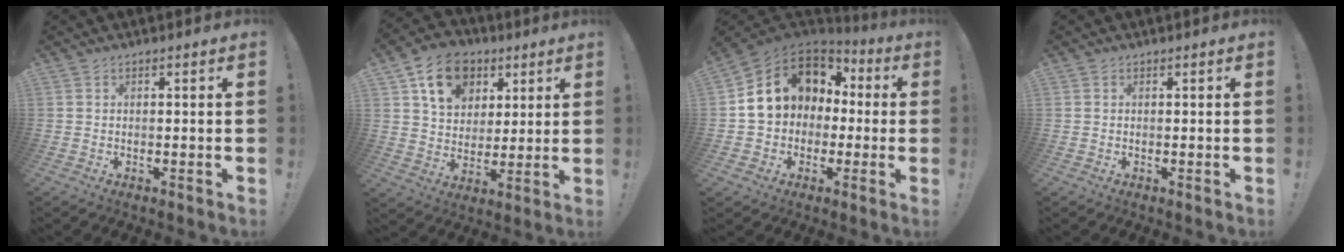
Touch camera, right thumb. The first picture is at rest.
{"total": 15.3, "force": [7.1, 11.4, 7.4], "torque": [-0.102, -0.026, 0.135]}
{"total": 13.6, "force": [2.7, 11.6, 6.6], "torque": [-0.106, -0.005, 0.067]}
{"total": 0.0}